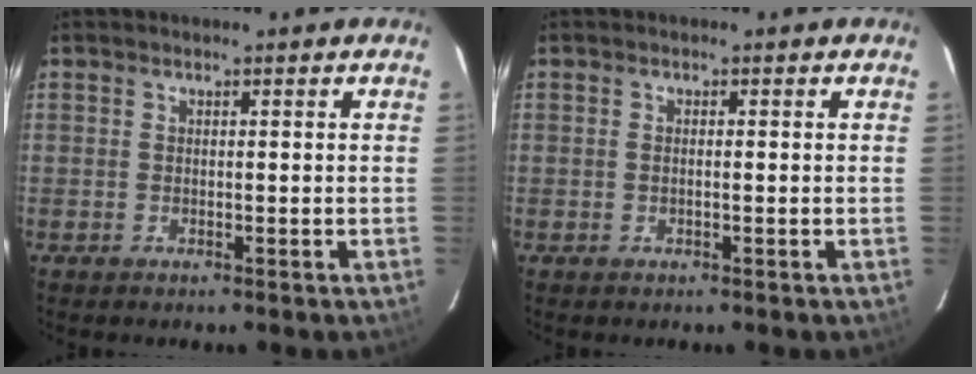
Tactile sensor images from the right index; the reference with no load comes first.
{"total": 0.7, "force": [-0.1, 0.0, 0.7], "torque": [-0.014, 0.001, -0.003]}